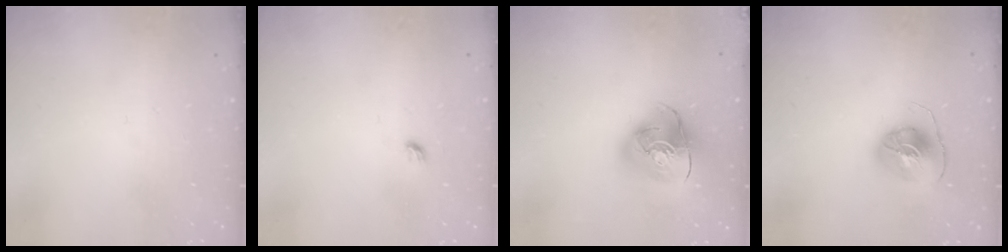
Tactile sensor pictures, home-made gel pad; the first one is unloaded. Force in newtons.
{"total": 3.6, "press": 3.5, "slide": 1.0}
{"total": 14.6, "press": 14.4, "slide": 2.1}
{"total": 9.1, "press": 9.1, "slide": 0.5}